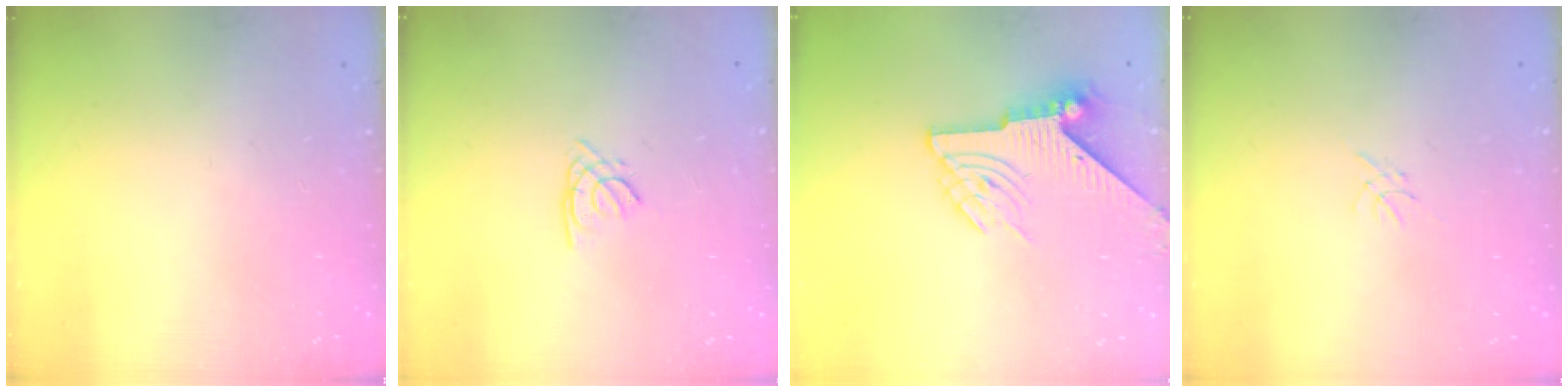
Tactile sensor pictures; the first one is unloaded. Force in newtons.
{"total": 1.1, "press": 1.1, "slide": 0.3}
{"total": 8.6, "press": 8.6, "slide": 0.6}
{"total": 0.0}